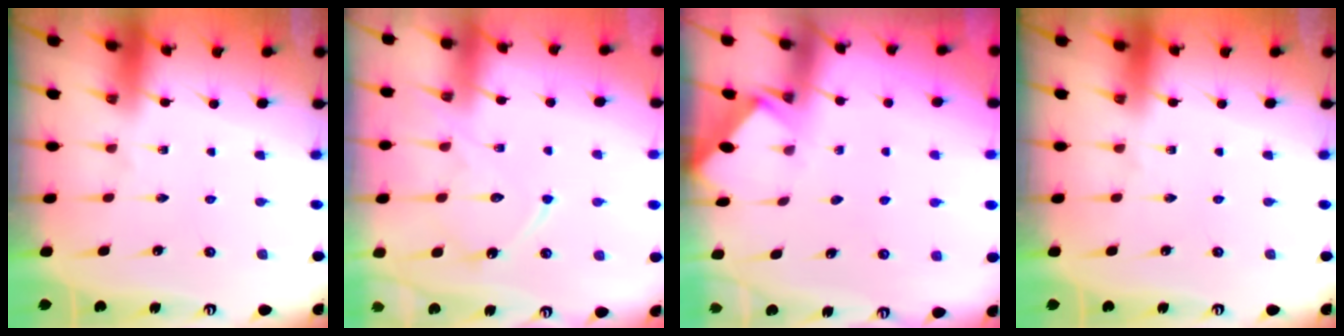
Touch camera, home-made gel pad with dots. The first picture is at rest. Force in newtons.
{"total": 12.9, "press": 12.8, "slide": 1.3}
{"total": 2.5, "press": 2.4, "slide": 0.4}
{"total": 0.0}